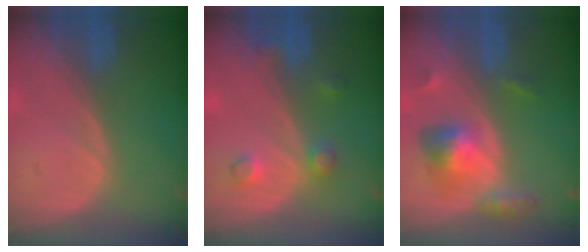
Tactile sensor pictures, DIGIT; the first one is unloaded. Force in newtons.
{"total": 3.5, "press": 3.5, "slide": 0.2}
{"total": 6.4, "press": 5.9, "slide": 2.5}